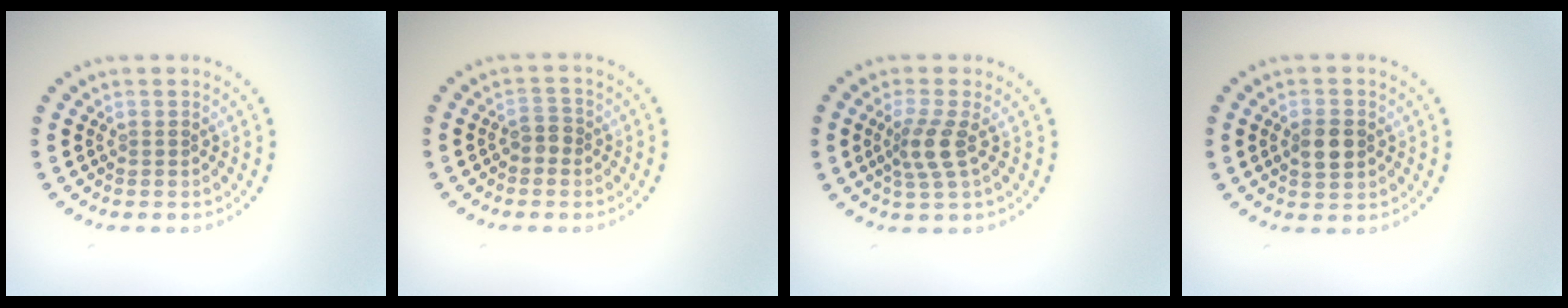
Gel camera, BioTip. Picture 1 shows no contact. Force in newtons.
{"total": 1.4, "press": 1.3, "slide": 0.5}
{"total": 2.8, "press": 2.1, "slide": 1.8}
{"total": 2.5, "press": 2.5, "slide": 0.1}